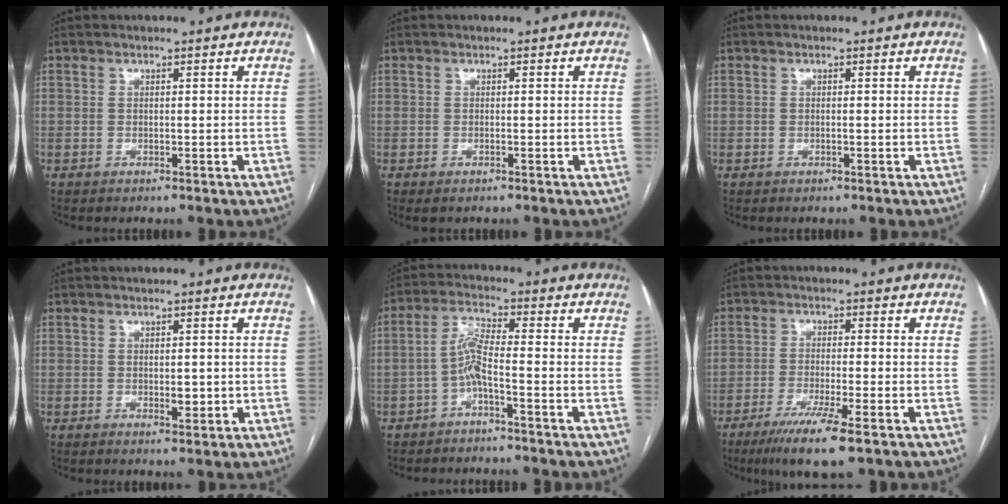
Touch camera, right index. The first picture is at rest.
{"total": 0.9, "force": [-0.6, 0.4, 0.6], "torque": [-0.008, -0.001, -0.005]}
{"total": 0.0}
{"total": 2.1, "force": [-0.2, 1.0, 1.8], "torque": [-0.026, -0.003, 0.001]}
{"total": 4.6, "force": [-1.8, 0.3, 4.2], "torque": [-0.087, 0.013, -0.039]}
{"total": 8.5, "force": [-5.2, 0.2, 6.7], "torque": [-0.121, -0.023, -0.088]}